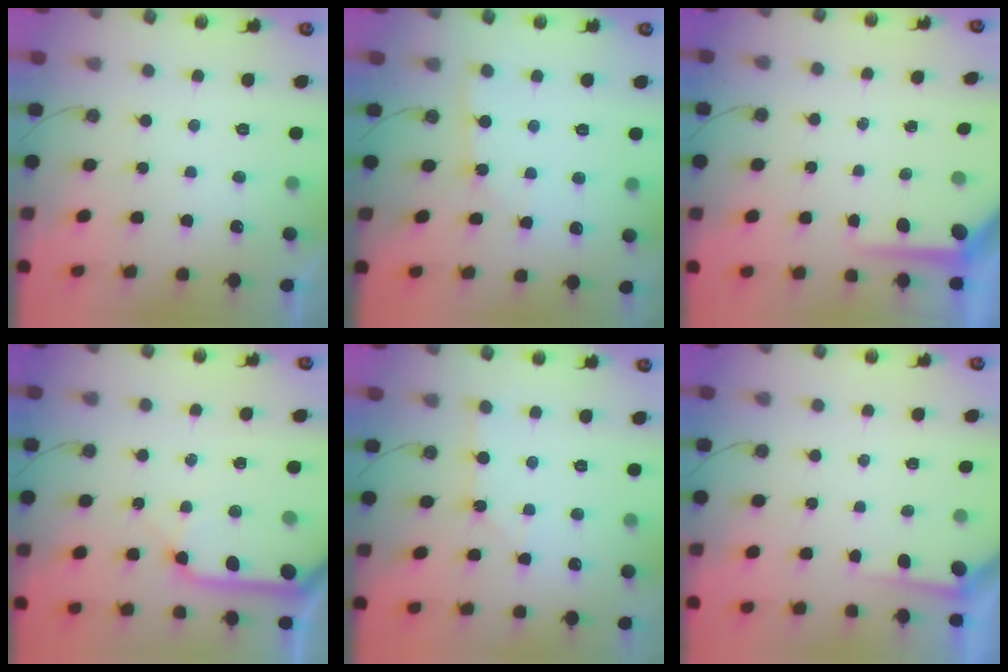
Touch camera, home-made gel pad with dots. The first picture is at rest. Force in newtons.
{"total": 2.8, "press": 2.8, "slide": 0.3}
{"total": 7.8, "press": 7.7, "slide": 0.8}
{"total": 12.9, "press": 12.8, "slide": 2.0}
{"total": 1.1, "press": 1.1, "slide": 0.2}
{"total": 1.8, "press": 1.8, "slide": 0.3}